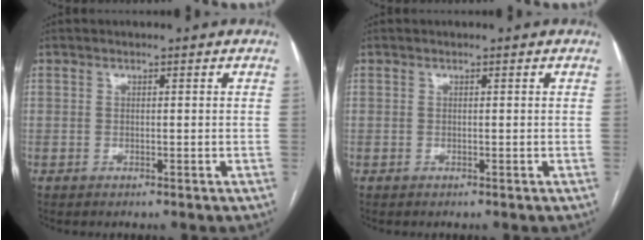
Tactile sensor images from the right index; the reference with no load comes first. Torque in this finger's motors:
{"motor_torque": [0.00, 0.00, 0.00, 0.00]}